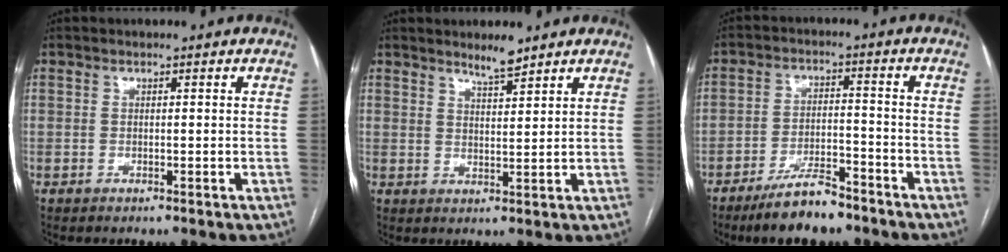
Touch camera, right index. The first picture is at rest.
{"total": 3.4, "force": [3.0, 0.2, 1.6], "torque": [-0.033, -0.006, 0.053]}
{"total": 10.4, "force": [-8.0, 2.6, 6.2], "torque": [-0.110, -0.010, -0.139]}